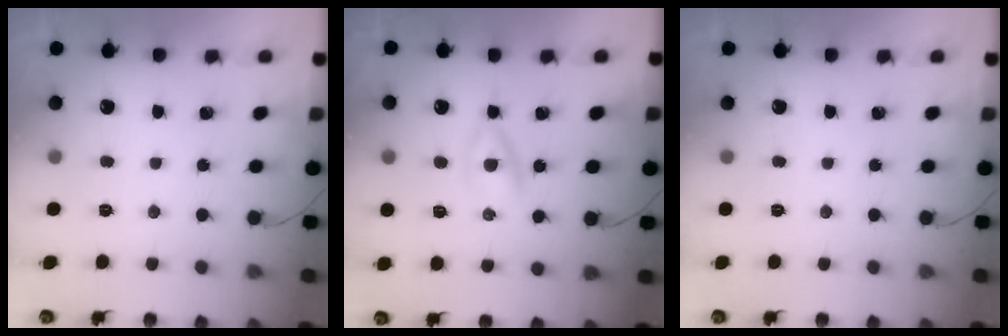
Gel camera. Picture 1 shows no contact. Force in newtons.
{"total": 3.2, "press": 3.0, "slide": 1.1}
{"total": 0.0}